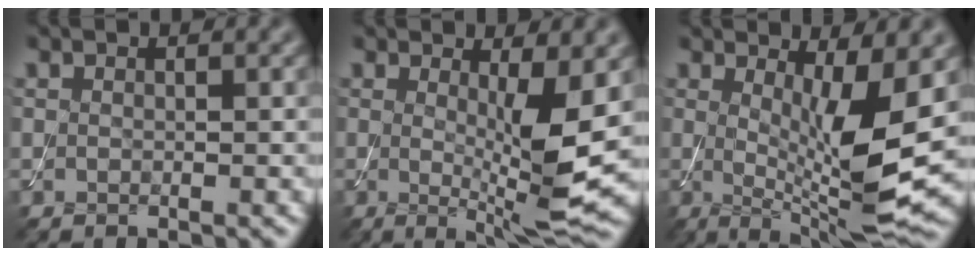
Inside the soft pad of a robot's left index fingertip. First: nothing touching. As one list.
[{"total": 6.5, "force": [0.3, 1.3, 6.4], "torque": [-0.094, -0.021, 0.010]}, {"total": 8.6, "force": [0.5, 2.1, 8.4], "torque": [-0.133, -0.023, 0.016]}]